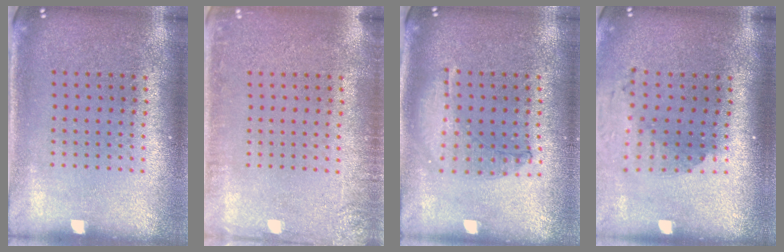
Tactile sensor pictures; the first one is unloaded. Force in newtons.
{"total": 2.0, "press": 2.0, "slide": 0.3}
{"total": 1.0, "press": 1.0, "slide": 0.3}
{"total": 1.9, "press": 1.5, "slide": 1.2}